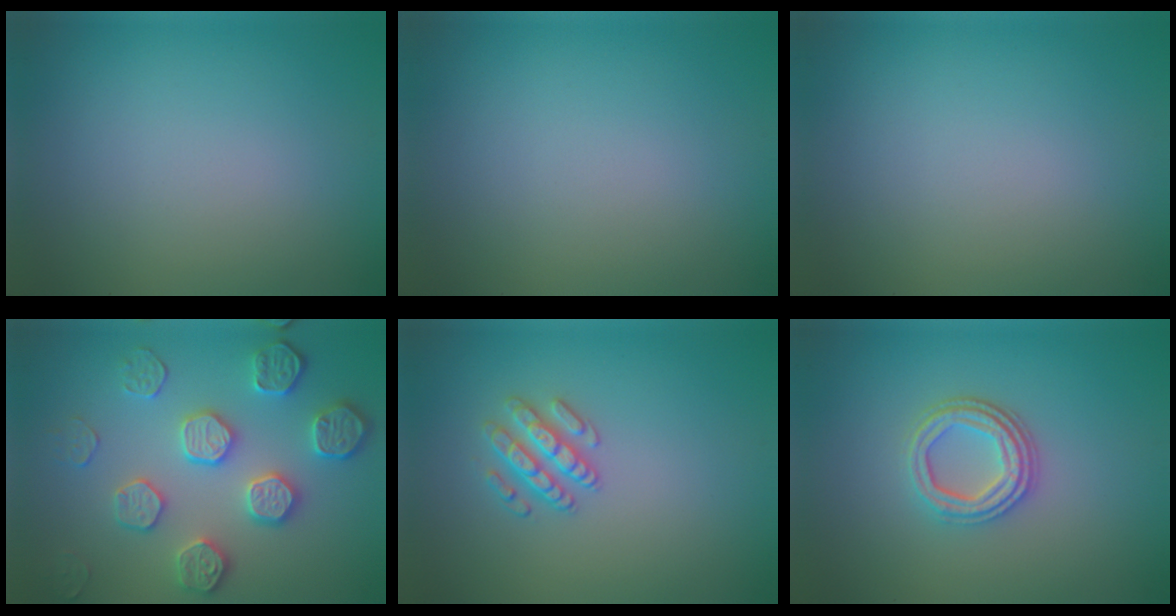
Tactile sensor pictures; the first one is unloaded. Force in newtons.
{"total": 0.0}
{"total": 0.0}
{"total": 4.5, "press": 4.3, "slide": 1.2}
{"total": 2.5, "press": 2.4, "slide": 0.5}
{"total": 3.7, "press": 3.0, "slide": 2.0}